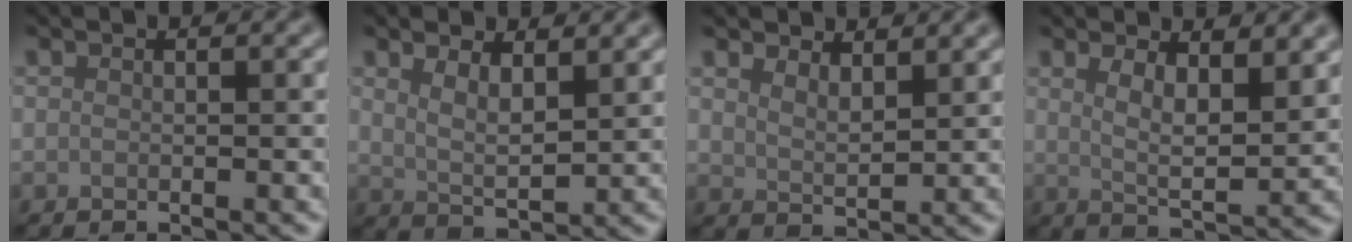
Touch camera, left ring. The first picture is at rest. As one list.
[{"total": 3.6, "force": [2.2, 1.4, 2.5], "torque": [-0.051, -0.008, 0.043]}, {"total": 3.0, "force": [2.5, 1.0, 1.2], "torque": [-0.025, 0.000, 0.045]}, {"total": 5.4, "force": [2.8, 1.8, 4.3], "torque": [-0.067, -0.010, 0.049]}]